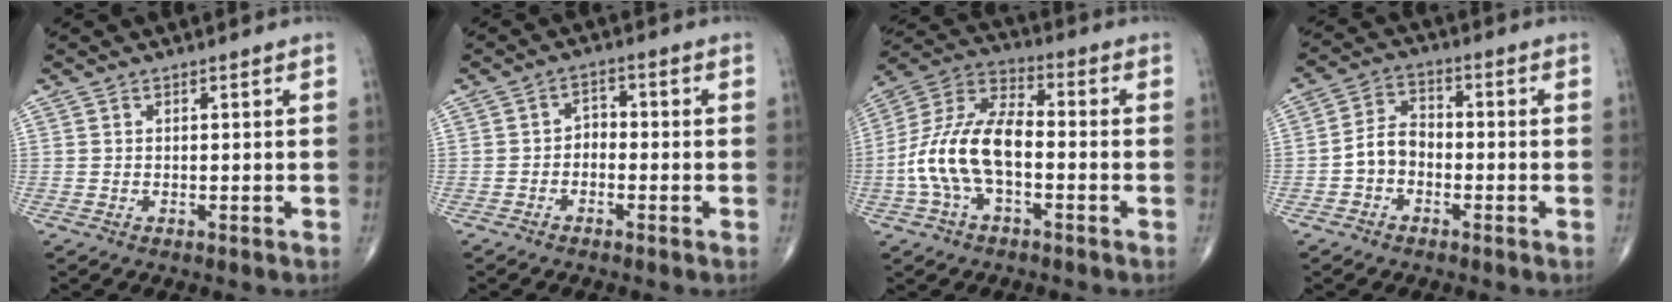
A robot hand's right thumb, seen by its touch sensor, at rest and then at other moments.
{"total": 2.6, "force": [-1.0, 1.9, 1.5], "torque": [-0.007, 0.020, -0.030]}
{"total": 14.8, "force": [-2.8, 7.8, 12.3], "torque": [-0.249, 0.041, -0.057]}
{"total": 5.9, "force": [-1.8, 4.4, 3.5], "torque": [-0.050, 0.028, -0.045]}